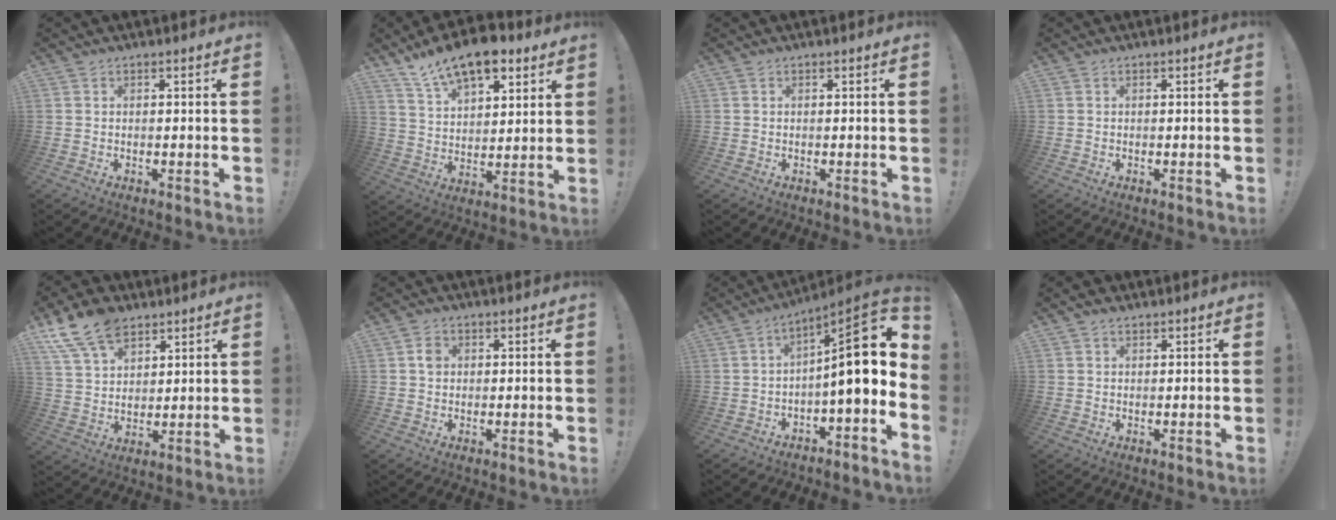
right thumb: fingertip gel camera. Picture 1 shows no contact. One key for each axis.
{"total": 14.6, "fx": 10.1, "fy": 7.0, "fz": 7.7, "tx": -0.133, "ty": -0.058, "tz": 0.185}
{"total": 0.0}
{"total": 0.0}
{"total": 13.7, "fx": 8.8, "fy": 8.3, "fz": 6.5, "tx": -0.120, "ty": -0.042, "tz": 0.169}
{"total": 2.1, "fx": 0.0, "fy": 1.8, "fz": 1.0, "tx": -0.004, "ty": -0.001, "tz": -0.004}
{"total": 15.7, "fx": 1.7, "fy": 3.6, "fz": 15.2, "tx": -0.226, "ty": -0.006, "tz": 0.023}
{"total": 1.2, "fx": 1.0, "fy": 0.5, "fz": 0.4, "tx": -0.002, "ty": -0.002, "tz": 0.018}